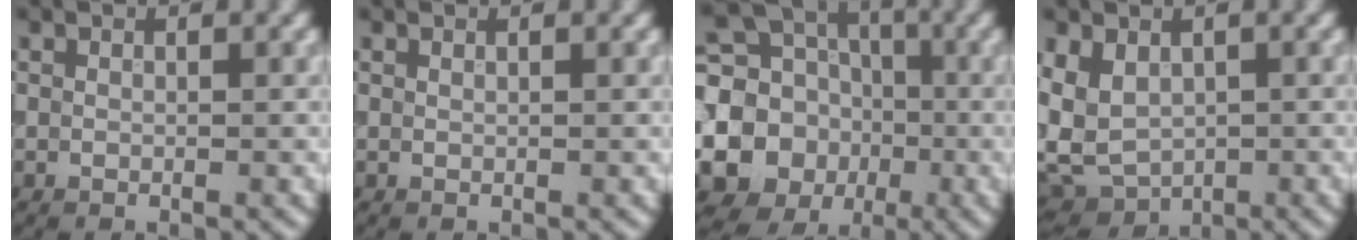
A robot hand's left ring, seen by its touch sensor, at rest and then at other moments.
{"total": 0.0}
{"total": 15.8, "force": [-2.4, 14.8, 5.2], "torque": [-0.124, -0.016, -0.068]}
{"total": 5.2, "force": [0.1, 3.9, 3.4], "torque": [-0.074, -0.004, -0.002]}